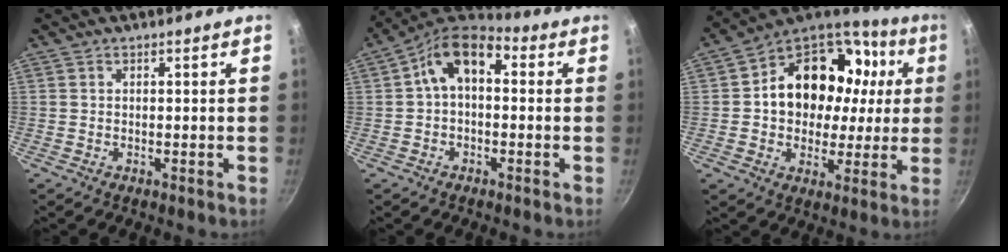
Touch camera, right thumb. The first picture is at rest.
{"total": 10.7, "force": [1.4, 6.7, 8.2], "torque": [-0.127, 0.033, 0.005]}
{"total": 21.9, "force": [3.2, 17.2, 13.1], "torque": [-0.187, 0.035, 0.052]}